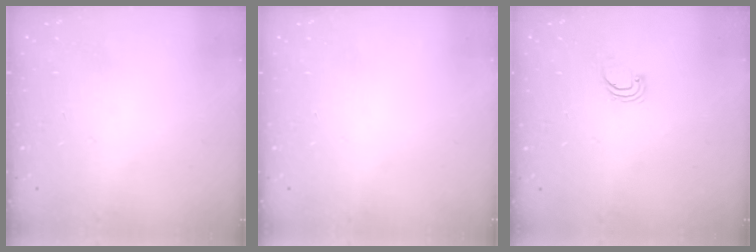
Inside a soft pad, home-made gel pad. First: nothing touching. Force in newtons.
{"total": 0.0}
{"total": 0.9, "press": 0.9, "slide": 0.0}